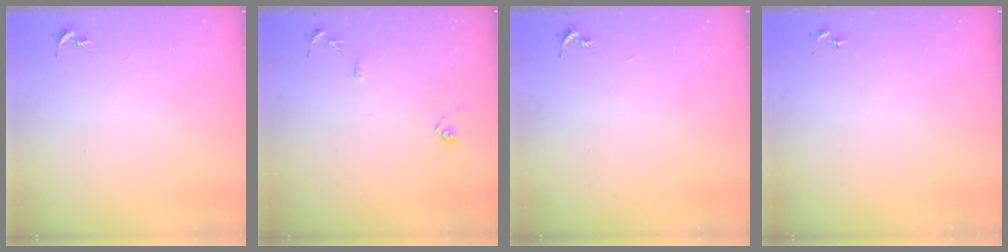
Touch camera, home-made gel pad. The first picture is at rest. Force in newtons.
{"total": 9.0, "press": 8.9, "slide": 0.8}
{"total": 0.0}
{"total": 0.0}